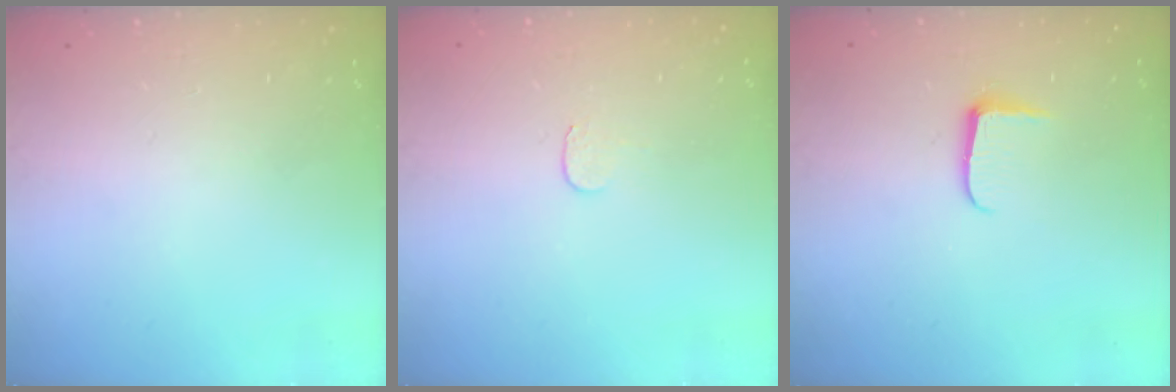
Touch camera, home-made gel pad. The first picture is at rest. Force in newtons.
{"total": 3.8, "press": 3.8, "slide": 0.4}
{"total": 6.2, "press": 6.1, "slide": 0.8}